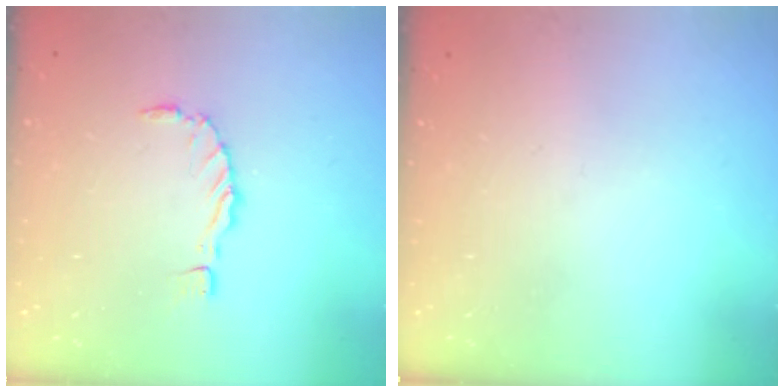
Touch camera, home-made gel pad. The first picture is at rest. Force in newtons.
{"total": 0.0}